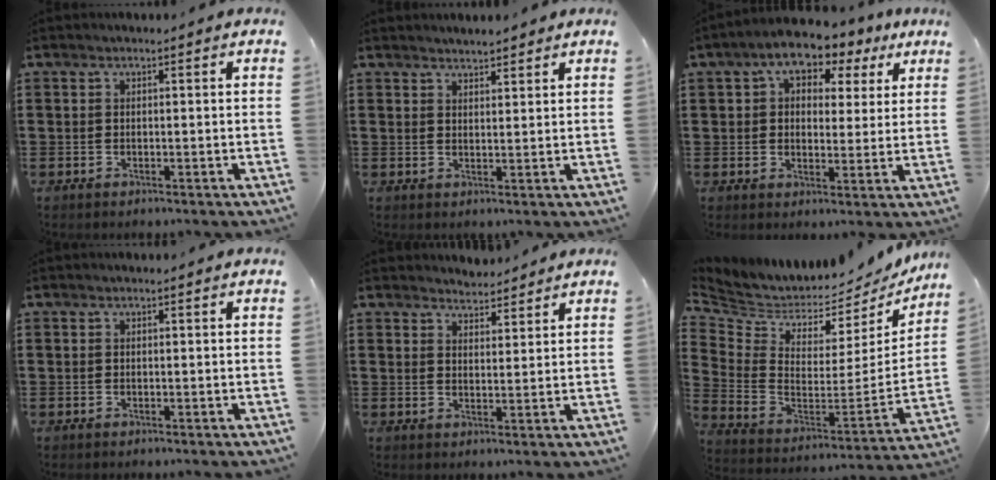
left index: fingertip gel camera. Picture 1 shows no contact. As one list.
[{"total": 2.2, "force": [2.2, 0.1, 0.1], "torque": [-0.006, -0.001, 0.042]}, {"total": 6.7, "force": [4.4, 3.7, 3.5], "torque": [-0.068, -0.008, 0.072]}, {"total": 0.0}, {"total": 3.1, "force": [3.0, 0.4, -0.3], "torque": [-0.003, -0.006, 0.058]}, {"total": 3.8, "force": [3.2, 1.6, 1.2], "torque": [-0.047, -0.048, 0.049]}]